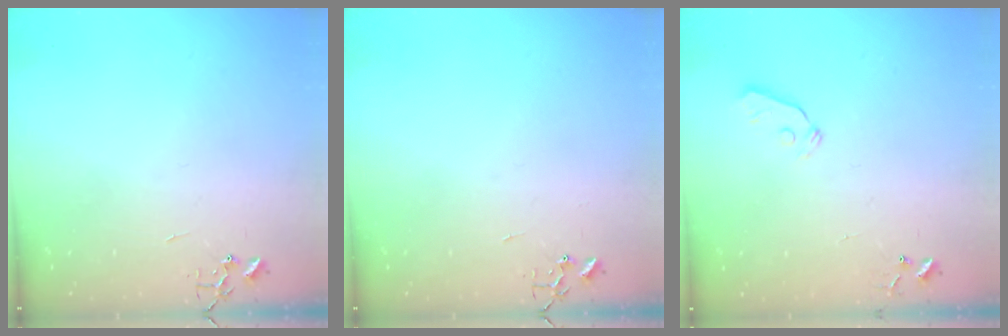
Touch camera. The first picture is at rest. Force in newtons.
{"total": 0.0}
{"total": 3.2, "press": 3.1, "slide": 0.6}